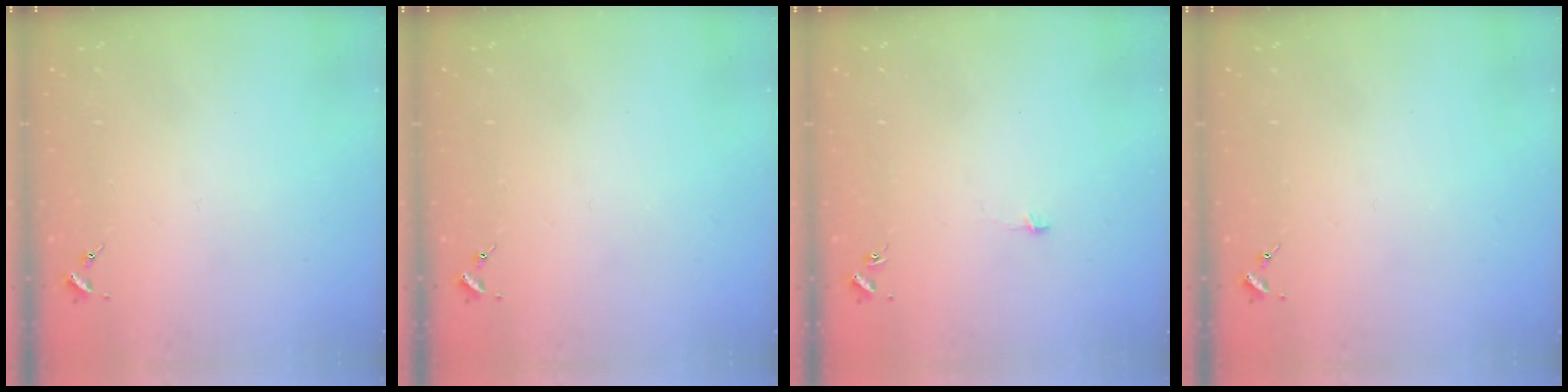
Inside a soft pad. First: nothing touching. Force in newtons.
{"total": 0.0}
{"total": 3.2, "press": 3.1, "slide": 0.3}
{"total": 0.0}